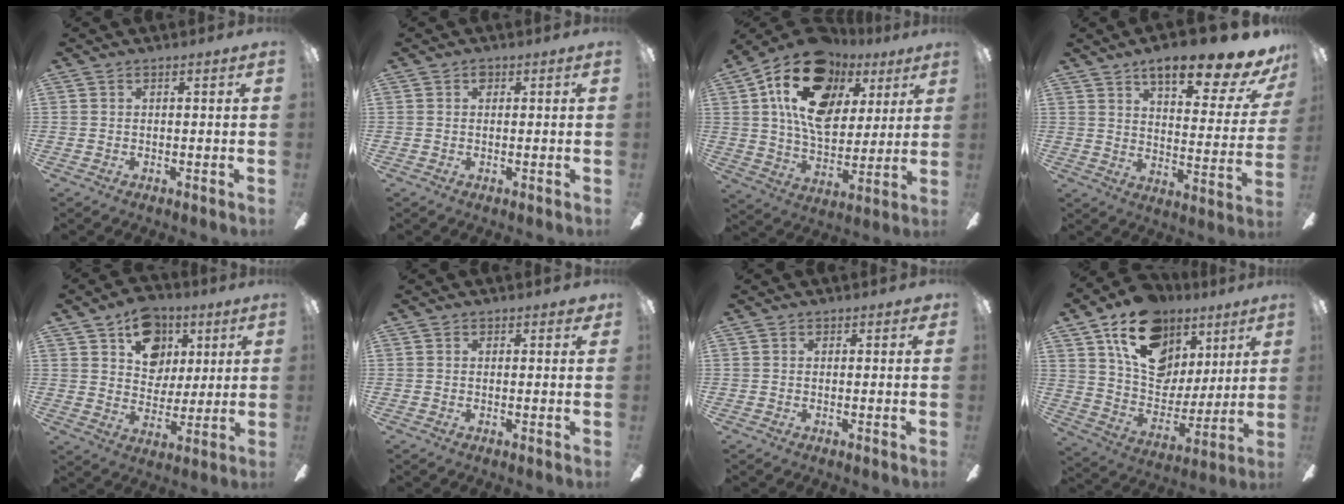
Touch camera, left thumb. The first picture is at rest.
{"total": 1.1, "force": [0.5, 0.7, 0.6], "torque": [-0.006, 0.001, 0.007]}
{"total": 21.0, "force": [10.3, 12.8, 13.1], "torque": [-0.230, -0.032, 0.183]}
{"total": 15.9, "force": [12.1, 4.1, 9.5], "torque": [-0.137, -0.080, 0.197]}
{"total": 13.9, "force": [7.0, 10.4, 6.0], "torque": [-0.078, -0.025, 0.128]}
{"total": 1.2, "force": [0.9, 0.6, 0.7], "torque": [0.002, -0.004, 0.012]}
{"total": 0.9, "force": [0.6, 0.5, 0.4], "torque": [-0.002, -0.001, 0.008]}
{"total": 20.3, "force": [11.1, 13.7, 10.1], "torque": [-0.162, -0.051, 0.205]}